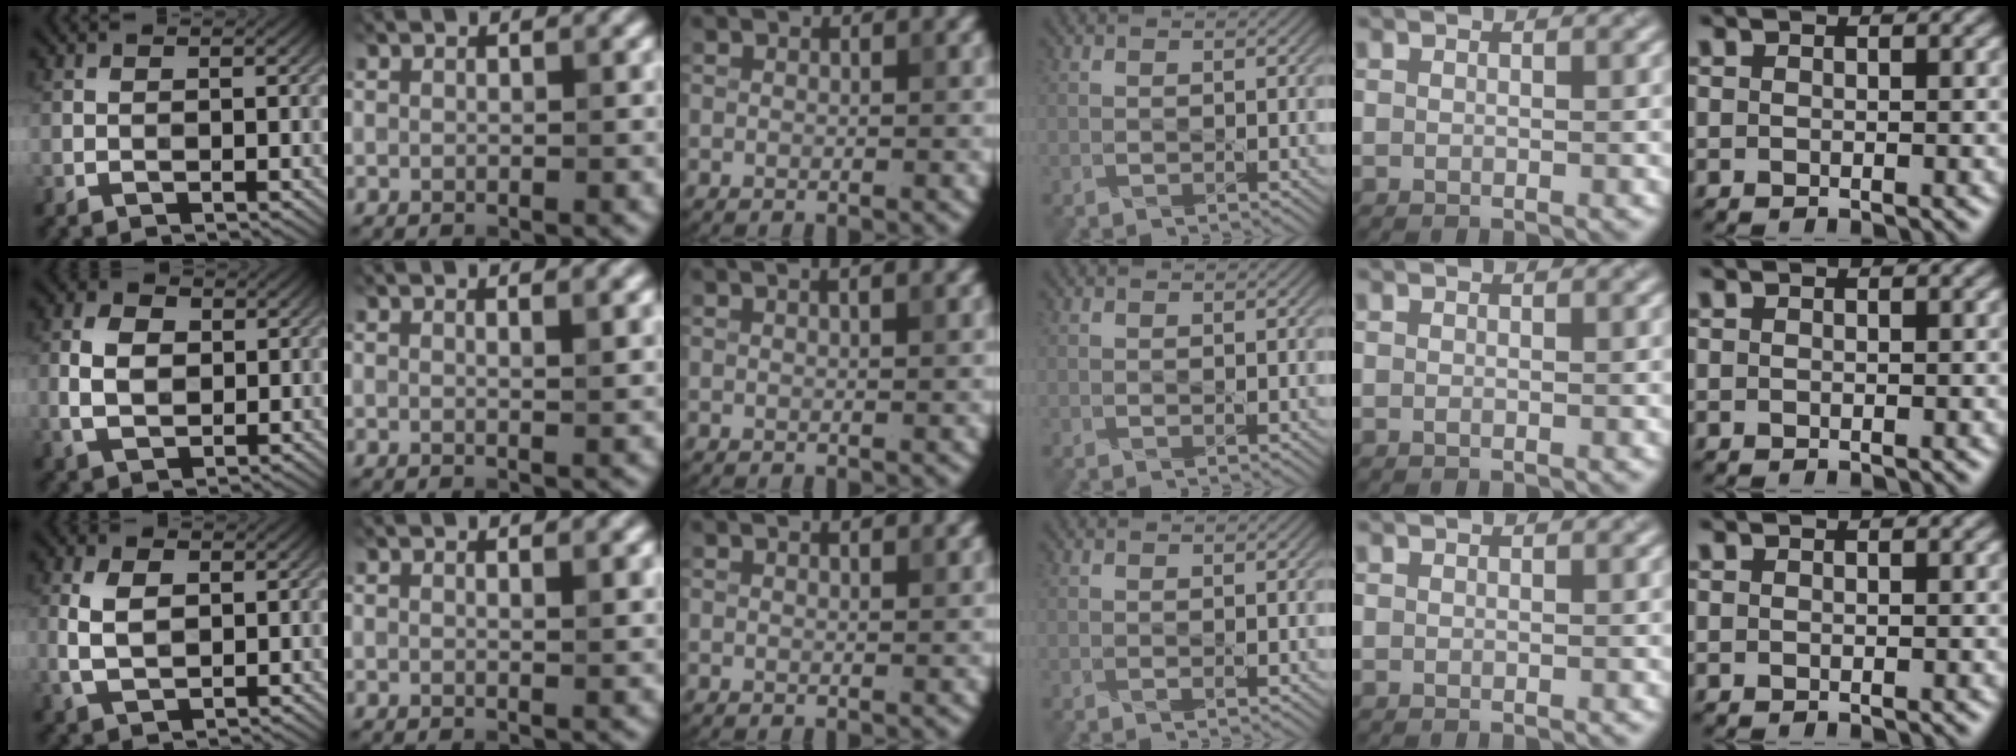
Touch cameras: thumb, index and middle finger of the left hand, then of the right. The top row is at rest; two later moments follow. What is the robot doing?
{"motion": "disassemble", "object": "velcro strap"}